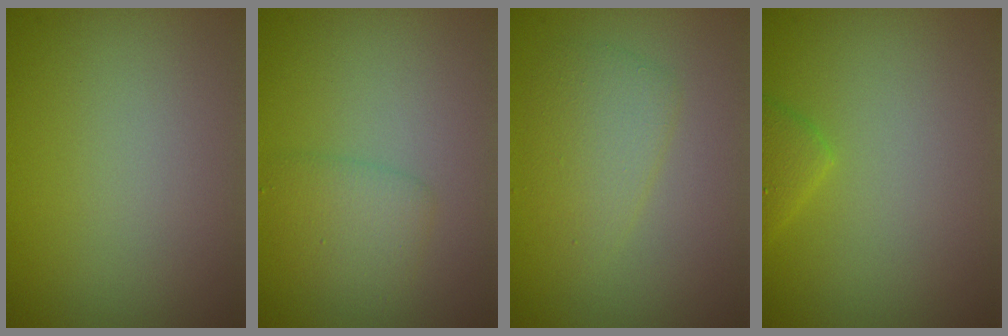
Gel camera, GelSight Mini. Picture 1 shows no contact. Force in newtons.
{"total": 2.0, "press": 2.0, "slide": 0.1}
{"total": 2.6, "press": 2.6, "slide": 0.1}
{"total": 1.6, "press": 1.6, "slide": 0.2}